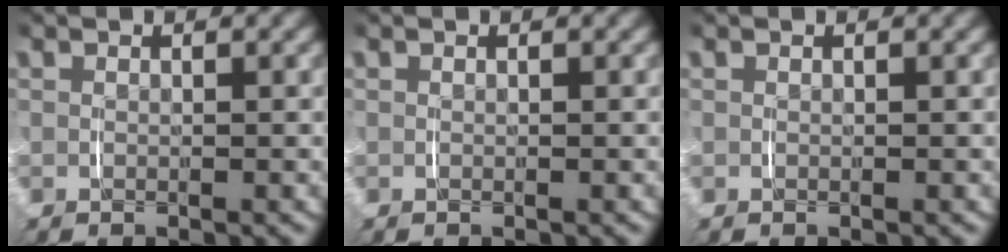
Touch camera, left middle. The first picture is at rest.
{"total": 0.0}
{"total": 0.0}